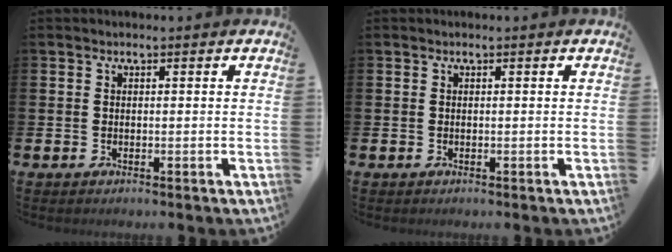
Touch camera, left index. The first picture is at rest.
{"total": 0.0}